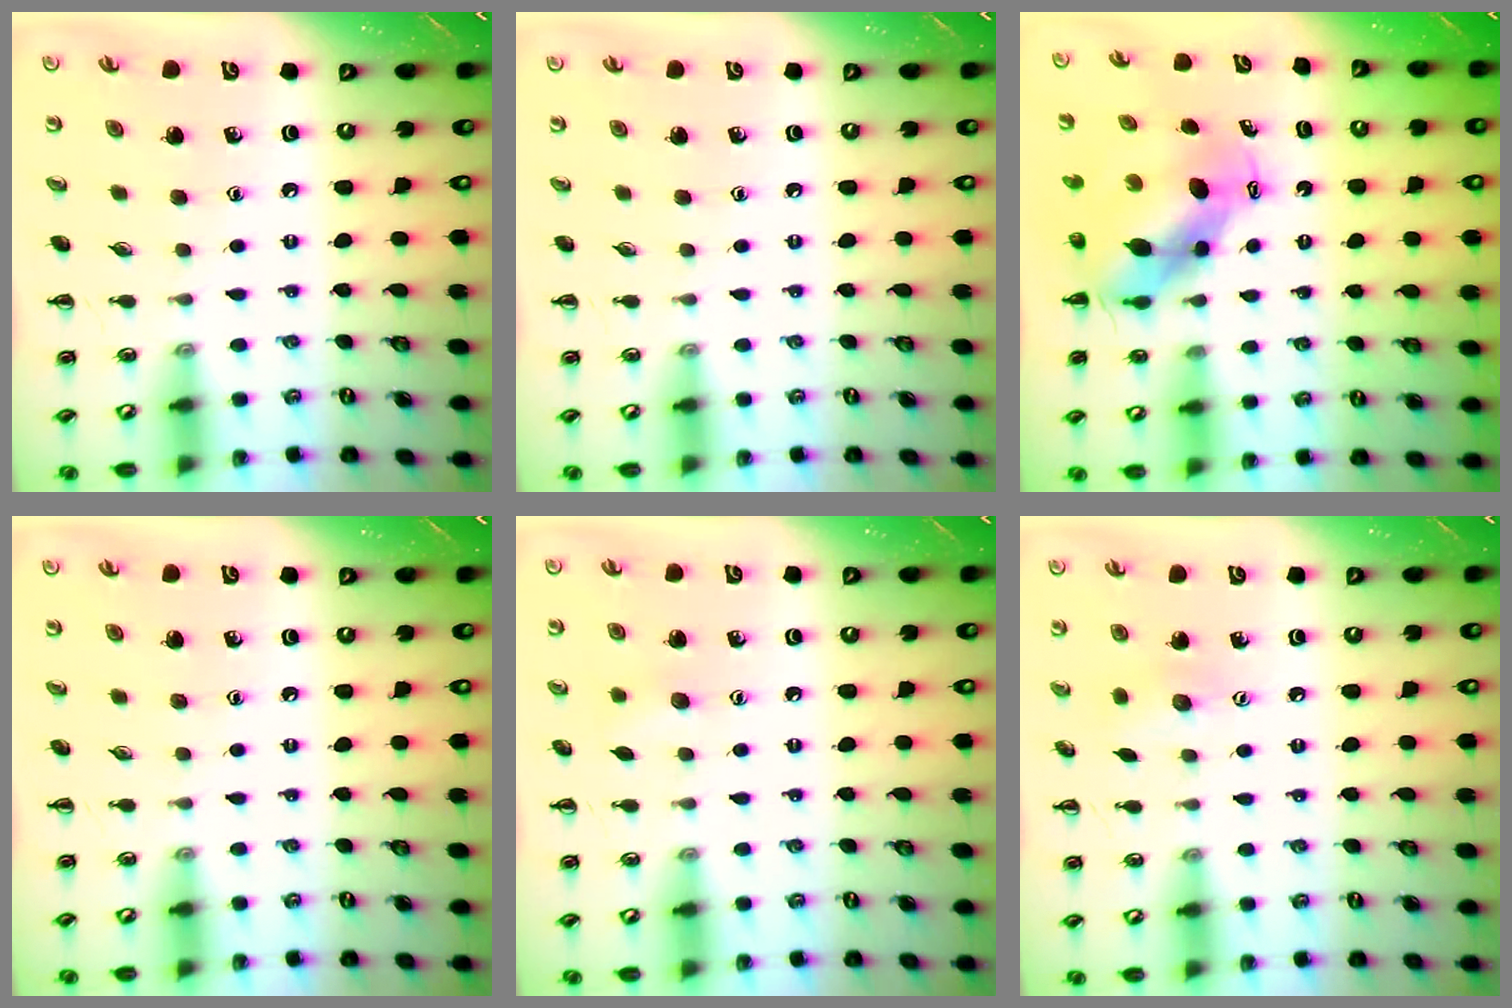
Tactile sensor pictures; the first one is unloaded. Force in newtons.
{"total": 0.0}
{"total": 7.9, "press": 7.7, "slide": 1.7}
{"total": 0.0}
{"total": 5.2, "press": 5.0, "slide": 1.3}
{"total": 6.9, "press": 6.8, "slide": 1.3}